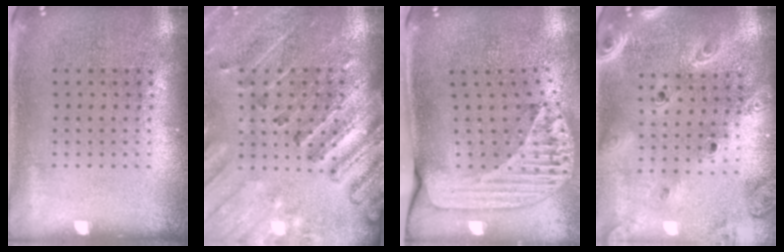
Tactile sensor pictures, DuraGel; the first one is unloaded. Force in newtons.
{"total": 2.6, "press": 2.6, "slide": 0.2}
{"total": 2.5, "press": 1.8, "slide": 1.8}
{"total": 2.7, "press": 2.3, "slide": 1.3}